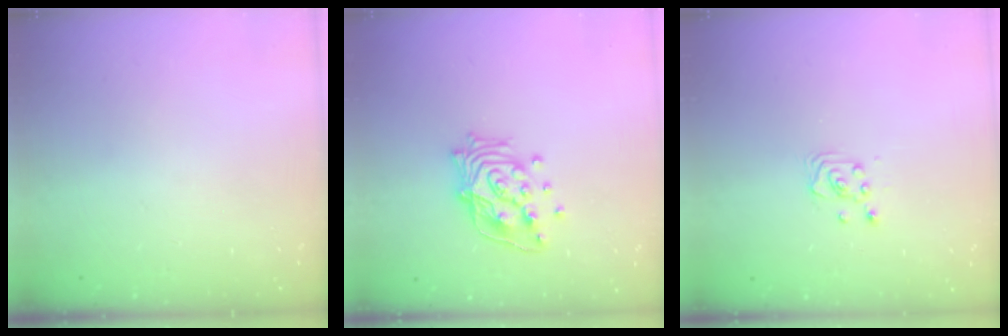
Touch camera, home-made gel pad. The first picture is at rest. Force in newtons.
{"total": 15.9, "press": 15.9, "slide": 1.3}
{"total": 2.6, "press": 2.6, "slide": 0.2}